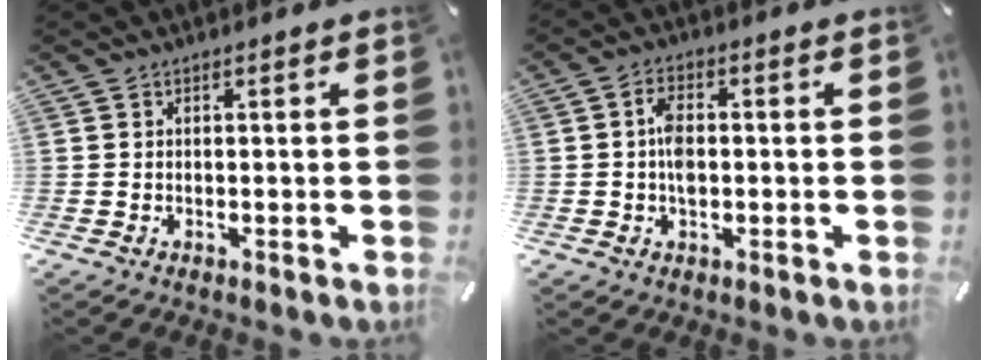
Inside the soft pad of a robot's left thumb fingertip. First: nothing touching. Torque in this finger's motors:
{"motor_torque": [0.74, 1.47, 0.31, -0.32, 0.12]}